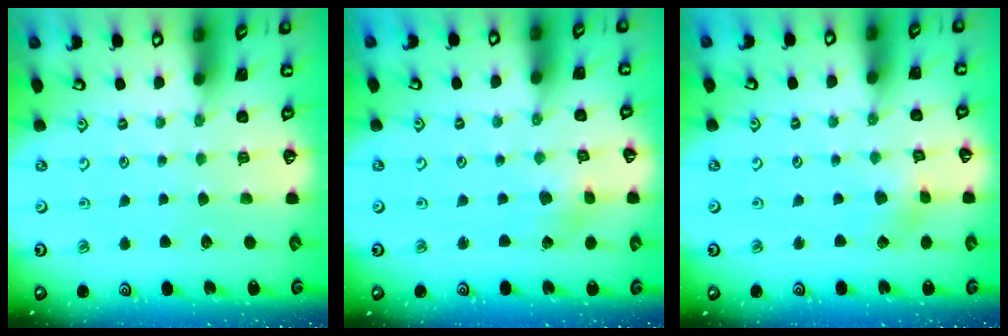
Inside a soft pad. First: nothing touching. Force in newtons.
{"total": 2.6, "press": 2.6, "slide": 0.4}
{"total": 2.6, "press": 2.6, "slide": 0.2}